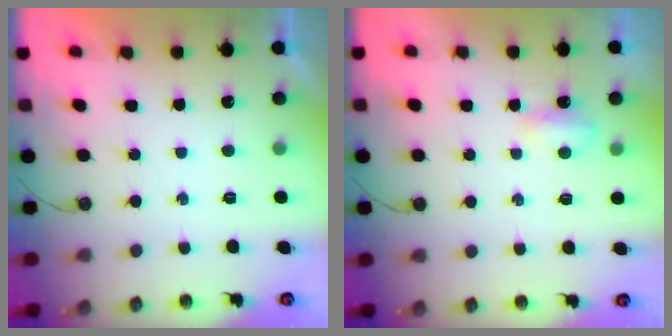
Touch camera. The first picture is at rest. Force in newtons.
{"total": 3.5, "press": 3.5, "slide": 0.6}